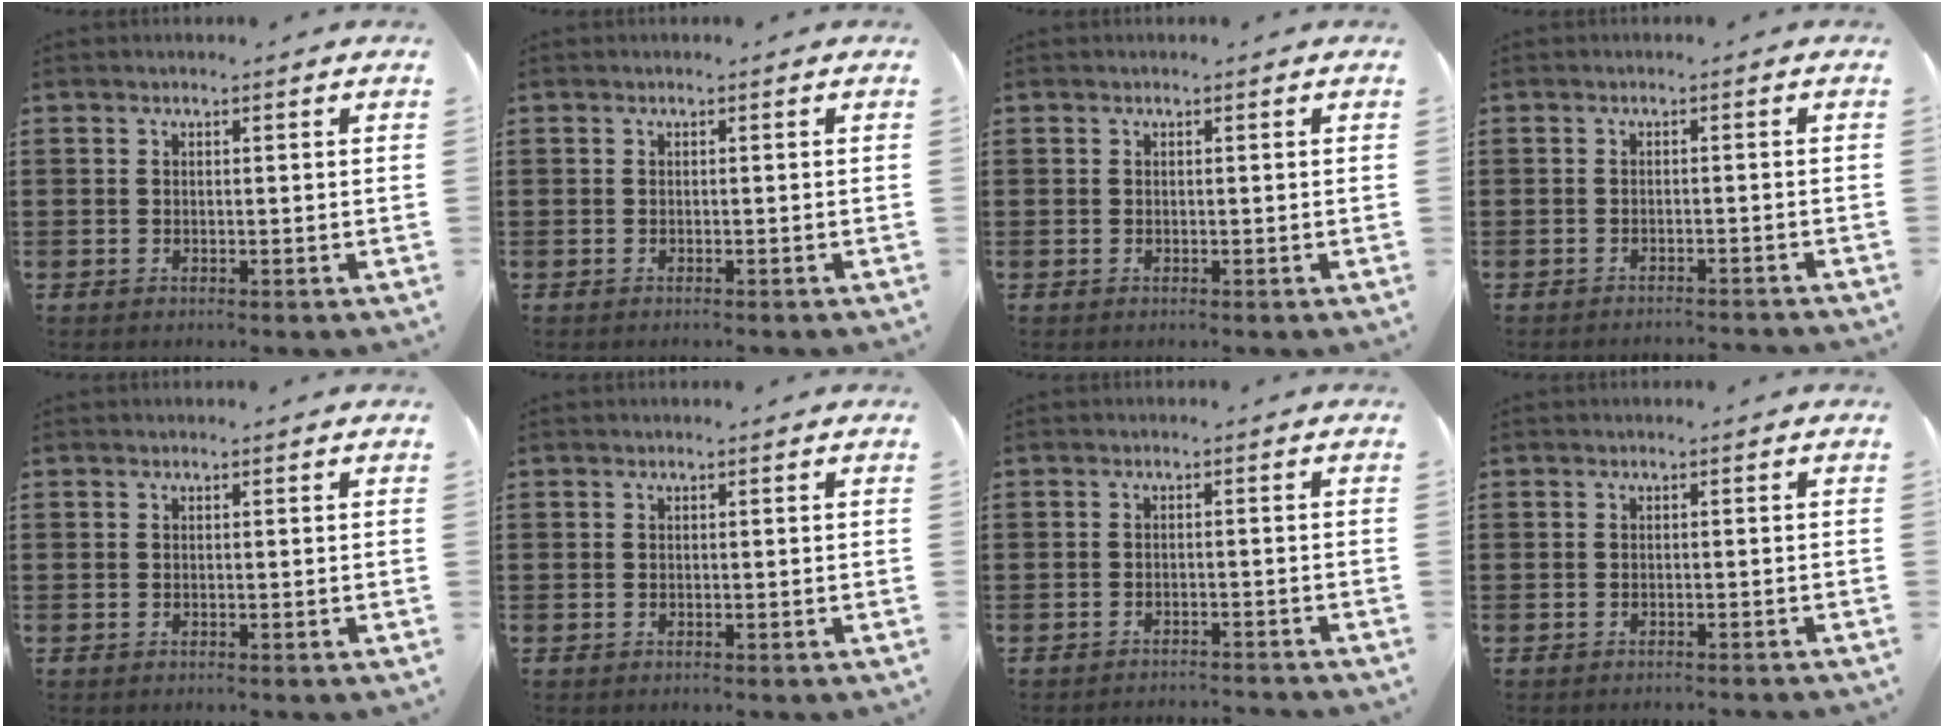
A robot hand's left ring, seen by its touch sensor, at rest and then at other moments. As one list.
[{"total": 0.0}, {"total": 0.0}, {"total": 1.1, "force": [-1.1, -0.2, 0.1], "torque": [0.000, 0.005, -0.023]}, {"total": 0.0}, {"total": 0.0}, {"total": 1.5, "force": [-1.5, -0.2, 0.1], "torque": [-0.001, 0.006, -0.032]}, {"total": 0.7, "force": [-0.7, -0.1, 0.2], "torque": [-0.005, -0.002, -0.013]}]